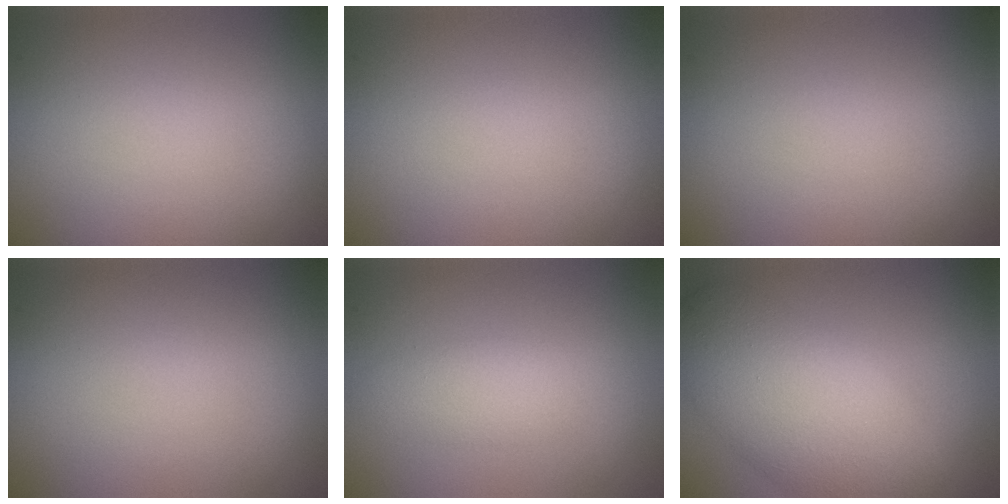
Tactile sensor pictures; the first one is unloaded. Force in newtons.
{"total": 0.0}
{"total": 0.0}
{"total": 0.0}
{"total": 2.4, "press": 2.4, "slide": 0.0}
{"total": 8.3, "press": 8.3, "slide": 0.7}